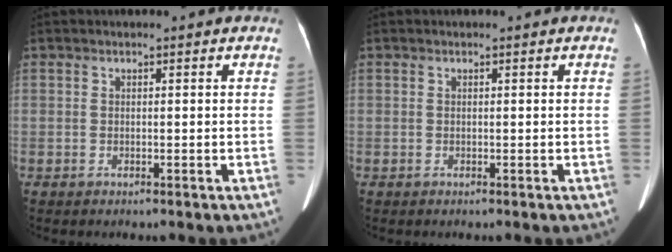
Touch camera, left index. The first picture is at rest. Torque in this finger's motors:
{"motor_torque": [0.00, 0.00, 0.00, 0.00]}